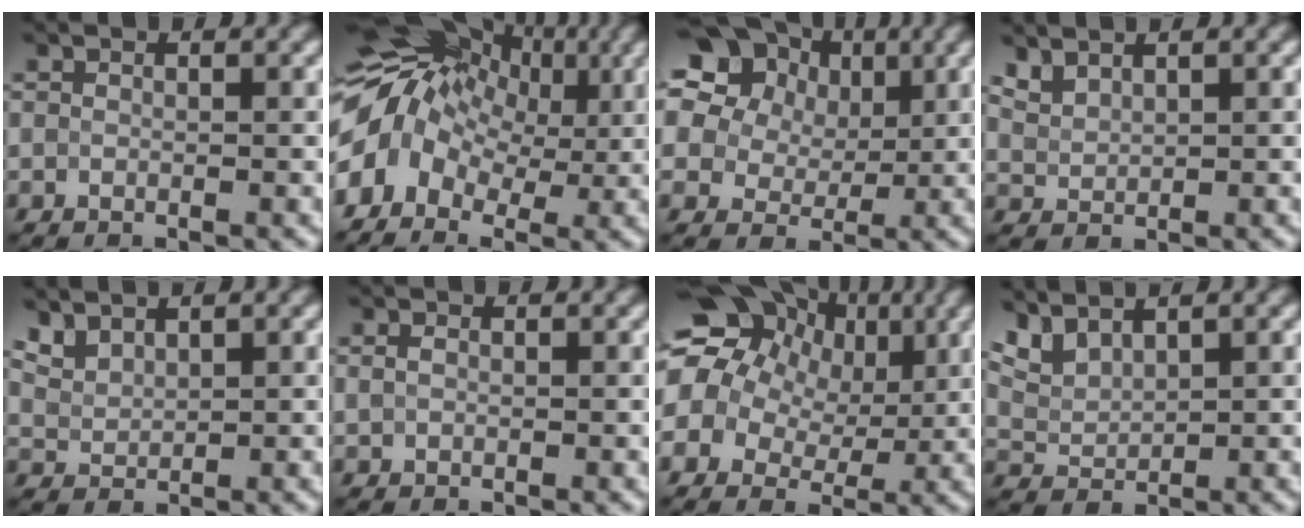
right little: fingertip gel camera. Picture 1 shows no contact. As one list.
[{"total": 8.8, "force": [1.2, 6.5, 5.9], "torque": [-0.101, 0.013, 0.008]}, {"total": 22.3, "force": [11.7, 16.1, 10.1], "torque": [-0.253, 0.070, 0.192]}, {"total": 2.1, "force": [1.8, 0.8, 0.7], "torque": [-0.019, 0.006, 0.043]}, {"total": 2.8, "force": [2.3, 1.2, 0.9], "torque": [-0.028, 0.003, 0.057]}, {"total": 0.9, "force": [0.2, 0.7, 0.5], "torque": [-0.011, 0.000, 0.005]}, {"total": 13.7, "force": [5.1, 10.5, 7.3], "torque": [-0.162, 0.043, 0.080]}, {"total": 3.4, "force": [2.8, 1.2, 1.5], "torque": [-0.042, 0.004, 0.063]}]